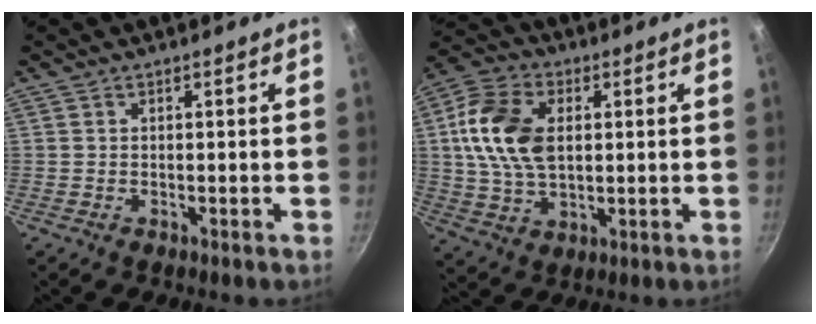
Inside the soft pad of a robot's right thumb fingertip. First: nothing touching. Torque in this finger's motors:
{"motor_torque": [1.60, 2.14, 1.28, -0.13, 0.35]}